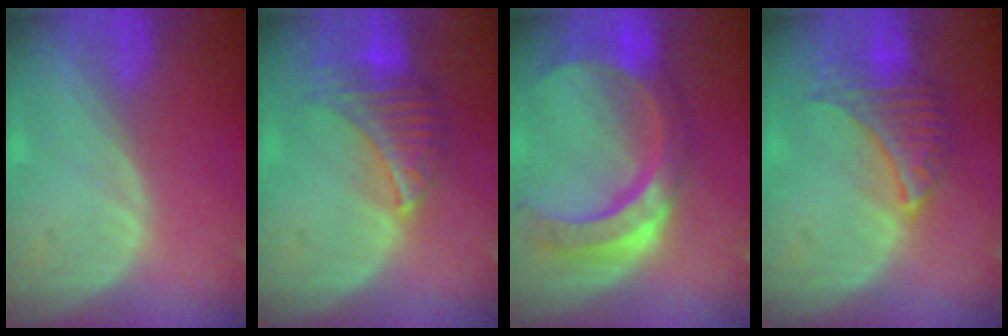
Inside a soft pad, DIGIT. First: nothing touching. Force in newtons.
{"total": 7.6, "press": 7.0, "slide": 2.9}
{"total": 11.2, "press": 9.4, "slide": 6.0}
{"total": 6.5, "press": 6.5, "slide": 0.6}